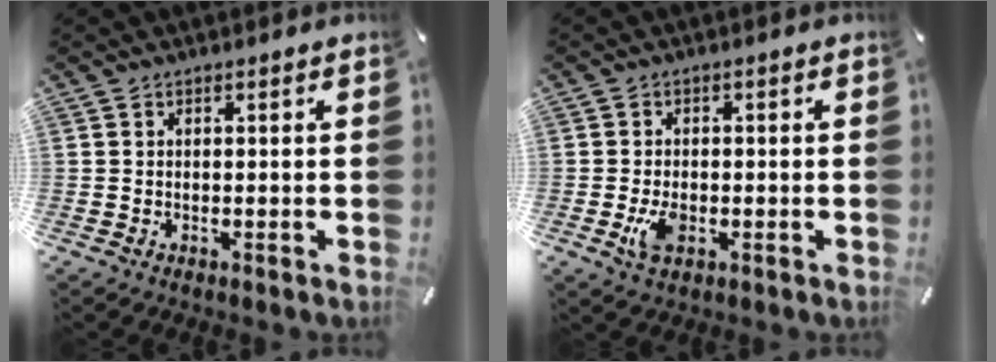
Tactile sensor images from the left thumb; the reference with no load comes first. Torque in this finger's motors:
{"motor_torque": [-0.03, 0.11, 0.00, 0.01, 0.02]}